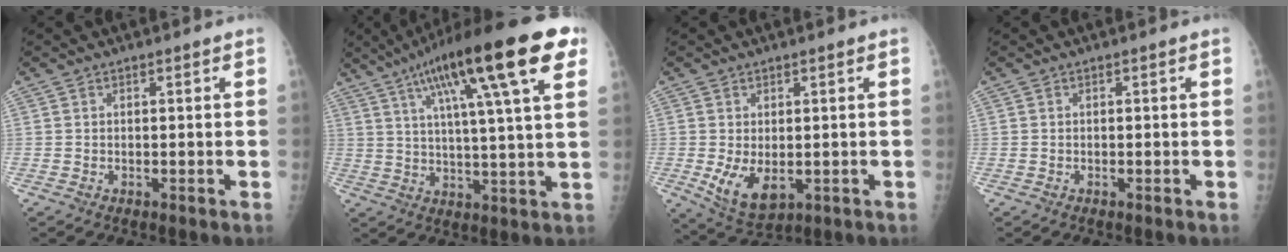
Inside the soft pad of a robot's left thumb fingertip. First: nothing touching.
{"total": 22.7, "force": [11.0, 4.3, 19.4], "torque": [-0.298, 0.002, 0.166]}
{"total": 7.1, "force": [-0.7, 4.1, 5.8], "torque": [-0.091, -0.019, 0.004]}
{"total": 0.0}